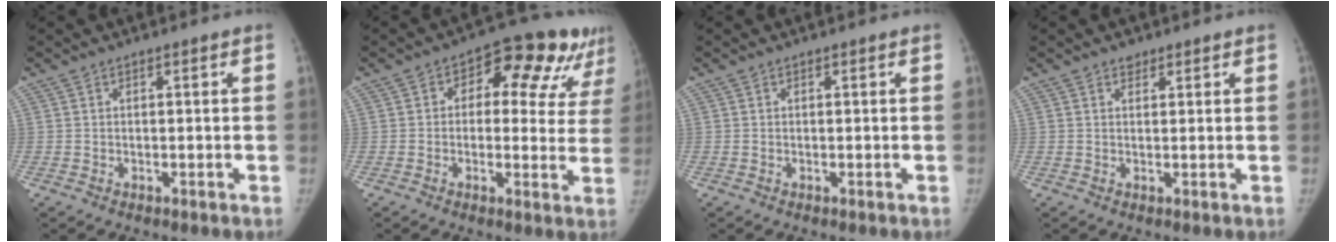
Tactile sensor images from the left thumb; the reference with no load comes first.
{"total": 15.0, "force": [6.8, 8.3, 10.5], "torque": [-0.080, 0.010, 0.077]}
{"total": 0.0}
{"total": 1.4, "force": [1.0, 0.9, 0.3], "torque": [0.006, -0.006, 0.012]}